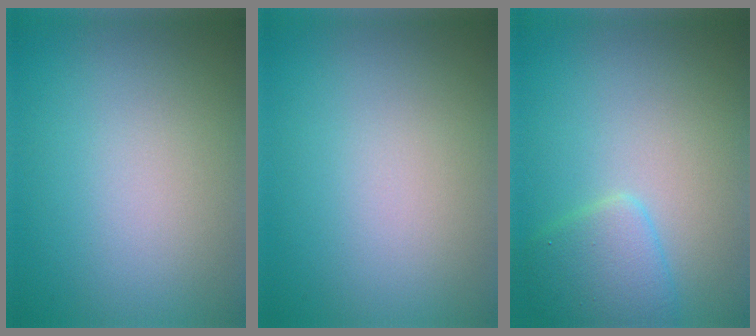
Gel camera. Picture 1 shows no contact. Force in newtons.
{"total": 0.0}
{"total": 2.8, "press": 2.8, "slide": 0.1}